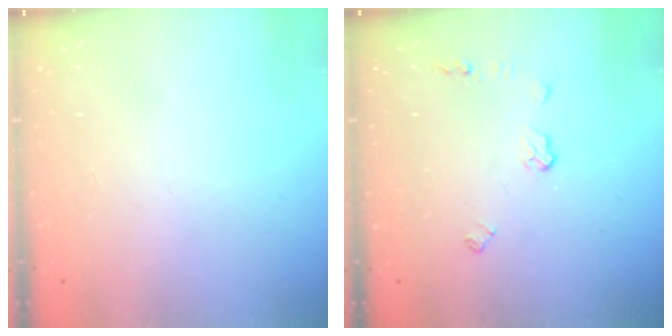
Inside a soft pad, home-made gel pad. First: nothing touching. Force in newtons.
{"total": 4.7, "press": 4.7, "slide": 0.6}